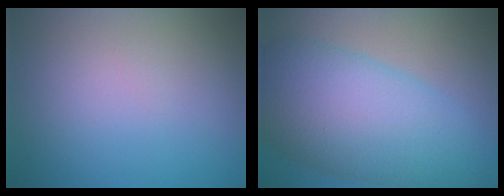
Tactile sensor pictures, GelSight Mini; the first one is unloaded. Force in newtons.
{"total": 10.0, "press": 10.0, "slide": 0.2}